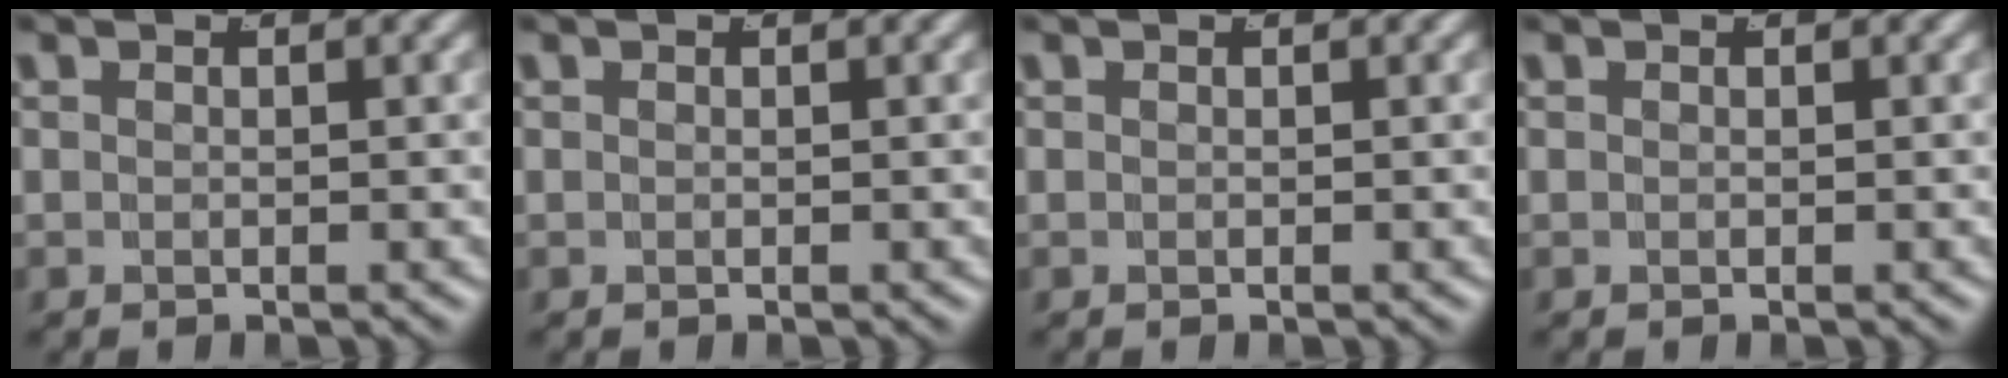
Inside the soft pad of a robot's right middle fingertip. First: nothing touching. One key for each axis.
{"total": 0.0}
{"total": 0.0}
{"total": 0.0}